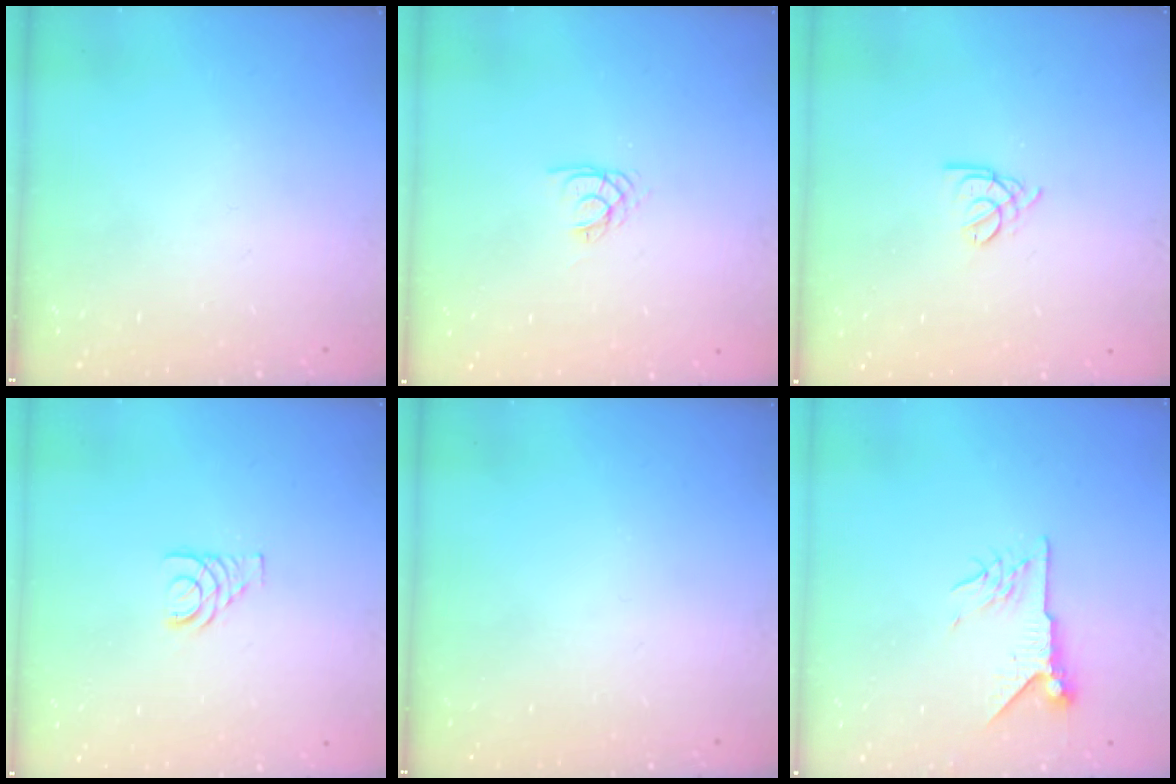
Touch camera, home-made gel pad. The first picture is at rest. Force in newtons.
{"total": 2.1, "press": 2.1, "slide": 0.4}
{"total": 2.8, "press": 2.7, "slide": 0.5}
{"total": 4.1, "press": 4.0, "slide": 0.6}
{"total": 0.0}
{"total": 8.1, "press": 8.1, "slide": 0.8}